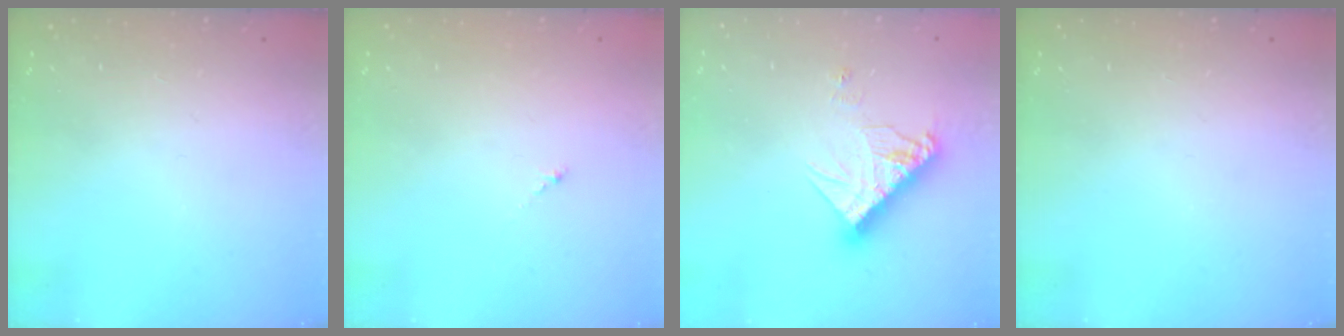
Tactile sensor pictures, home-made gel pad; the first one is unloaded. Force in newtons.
{"total": 0.0}
{"total": 12.1, "press": 12.0, "slide": 0.9}
{"total": 0.0}